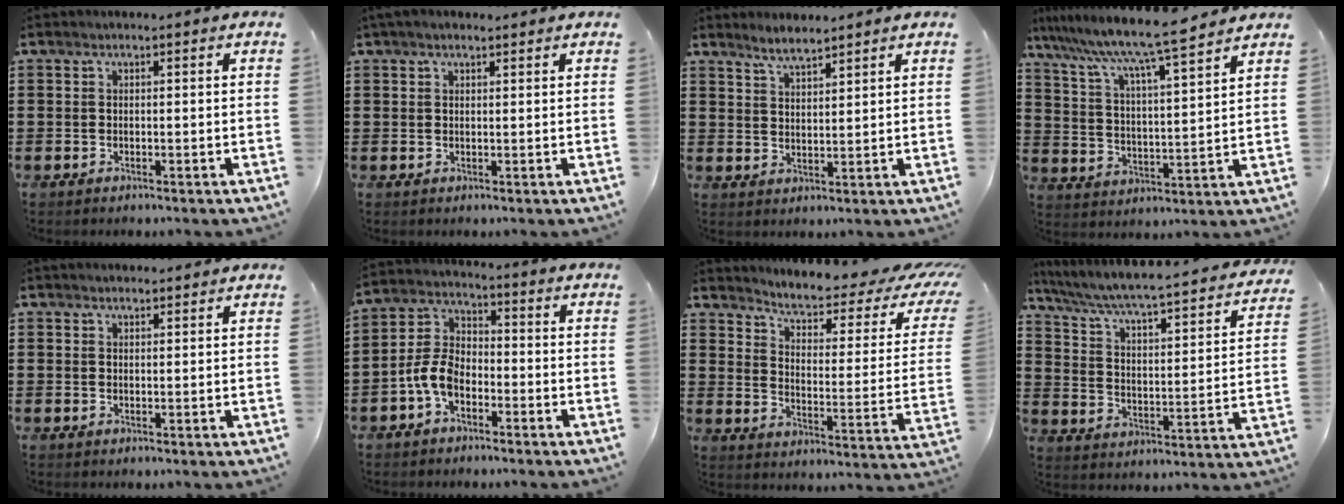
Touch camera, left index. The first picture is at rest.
{"total": 1.5, "force": [1.2, 0.6, 0.8], "torque": [-0.018, 0.005, 0.021]}
{"total": 3.5, "force": [3.2, 0.6, 1.1], "torque": [-0.032, 0.000, 0.059]}
{"total": 7.9, "force": [7.0, -0.5, 3.6], "torque": [-0.099, -0.047, 0.113]}
{"total": 1.3, "force": [1.3, 0.2, 0.0], "torque": [-0.003, 0.002, 0.026]}
{"total": 6.0, "force": [-3.2, 3.5, 3.8], "torque": [-0.103, 0.007, -0.069]}
{"total": 5.2, "force": [3.8, 1.2, 3.4], "torque": [-0.076, -0.032, 0.056]}
{"total": 4.3, "force": [3.7, 0.1, 2.3], "torque": [-0.066, -0.044, 0.049]}